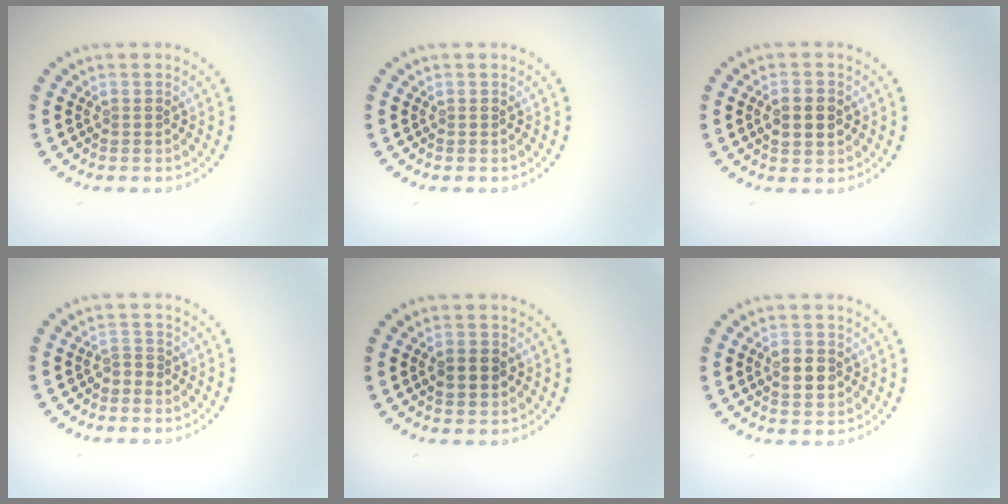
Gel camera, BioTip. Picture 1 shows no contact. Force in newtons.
{"total": 0.0}
{"total": 2.6, "press": 2.6, "slide": 0.0}
{"total": 0.9, "press": 0.8, "slide": 0.5}
{"total": 2.7, "press": 2.7, "slide": 0.1}
{"total": 2.9, "press": 2.9, "slide": 0.1}